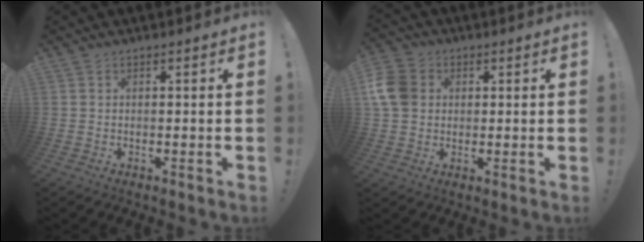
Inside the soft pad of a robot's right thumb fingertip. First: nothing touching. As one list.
[{"total": 9.8, "force": [1.7, 8.1, 5.1], "torque": [-0.098, 0.002, 0.036]}]